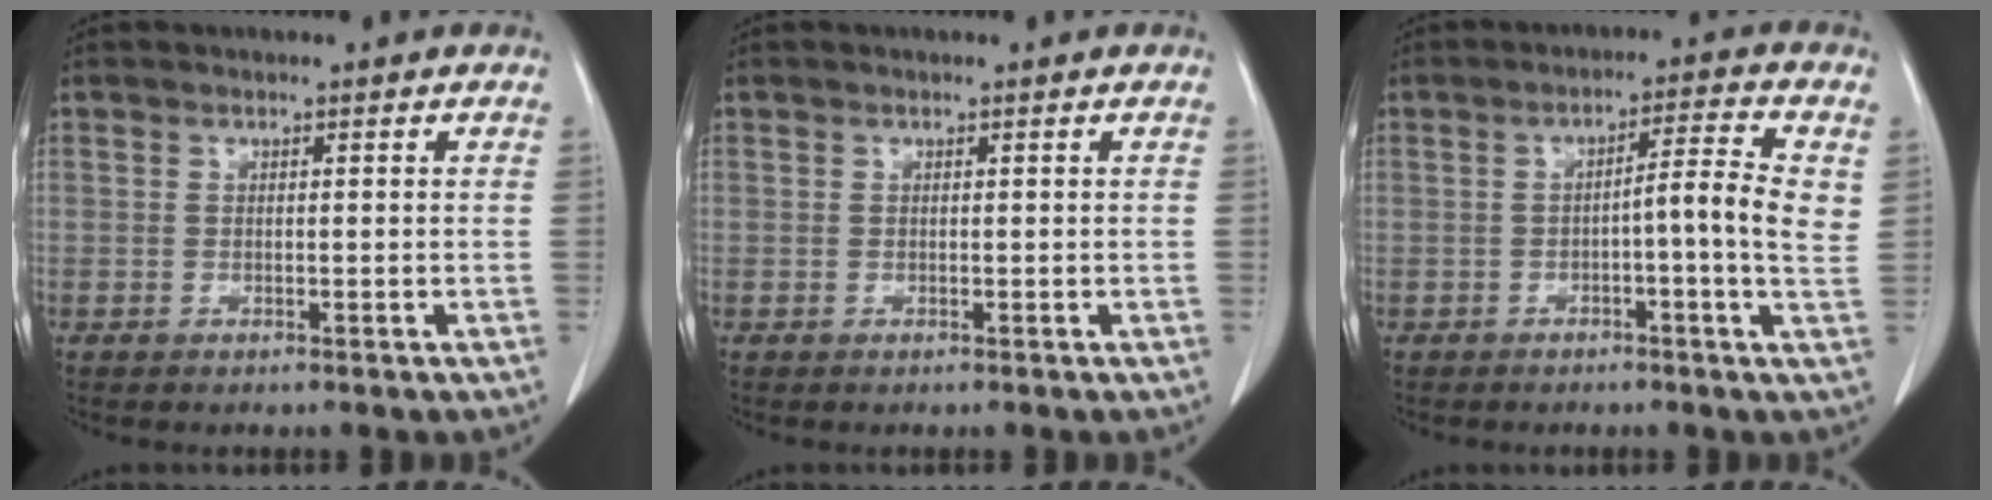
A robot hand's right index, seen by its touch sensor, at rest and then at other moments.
{"total": 0.0}
{"total": 7.3, "force": [0.3, -0.1, 7.2], "torque": [-0.105, 0.016, -0.001]}